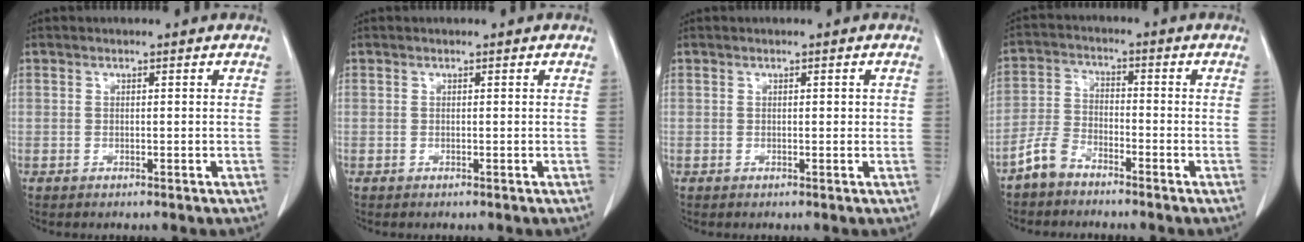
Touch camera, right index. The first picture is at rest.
{"total": 0.0}
{"total": 1.1, "force": [0.2, 0.4, 1.0], "torque": [-0.013, 0.002, 0.003]}
{"total": 5.0, "force": [-4.1, 2.3, 1.7], "torque": [-0.043, 0.002, -0.083]}